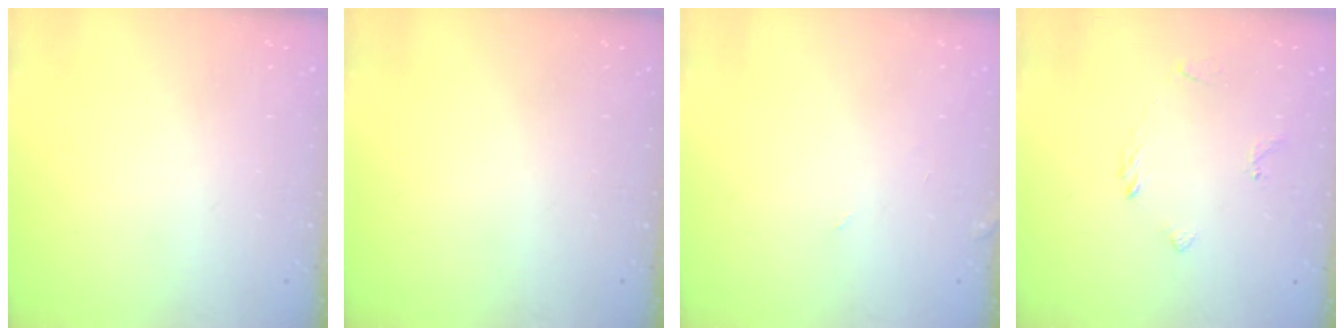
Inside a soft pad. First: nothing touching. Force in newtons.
{"total": 0.0}
{"total": 1.5, "press": 1.5, "slide": 0.1}
{"total": 3.2, "press": 3.1, "slide": 0.9}